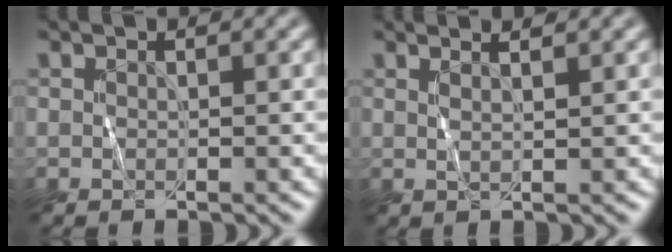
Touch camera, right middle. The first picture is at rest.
{"total": 2.0, "force": [1.4, 0.4, 1.4], "torque": [-0.009, 0.007, 0.001]}